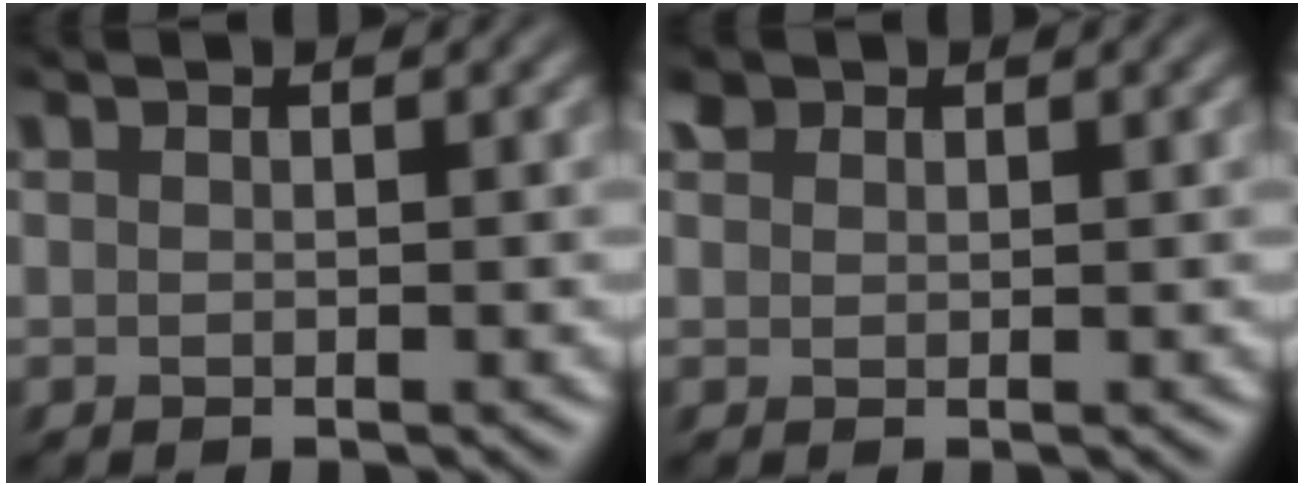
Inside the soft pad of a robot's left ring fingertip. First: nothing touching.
{"total": 1.0, "force": [0.6, 0.8, 0.2], "torque": [-0.006, 0.003, 0.008]}